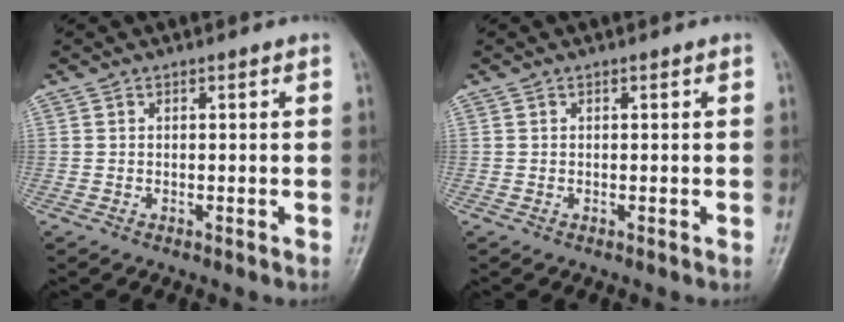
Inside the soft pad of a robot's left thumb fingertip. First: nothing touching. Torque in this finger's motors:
{"motor_torque": [-0.08, 0.17, -0.06, -0.03, 0.00]}